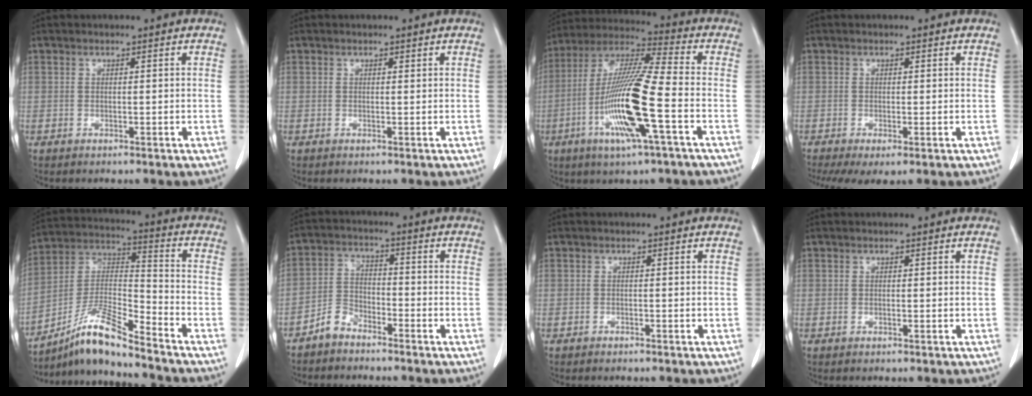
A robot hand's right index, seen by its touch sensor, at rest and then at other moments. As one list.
[{"total": 0.0}, {"total": 16.4, "force": [-5.1, 0.3, 15.6], "torque": [-0.318, -0.015, -0.102]}, {"total": 4.7, "force": [-2.4, 1.6, 3.7], "torque": [-0.065, -0.014, -0.041]}, {"total": 11.2, "force": [-9.5, -0.1, 5.9], "torque": [-0.122, 0.008, -0.176]}, {"total": 4.3, "force": [-3.5, 2.3, 1.0], "torque": [-0.017, 0.005, -0.070]}, {"total": 0.6, "force": [-0.5, 0.2, 0.1], "torque": [-0.007, 0.000, -0.007]}, {"total": 0.0}]